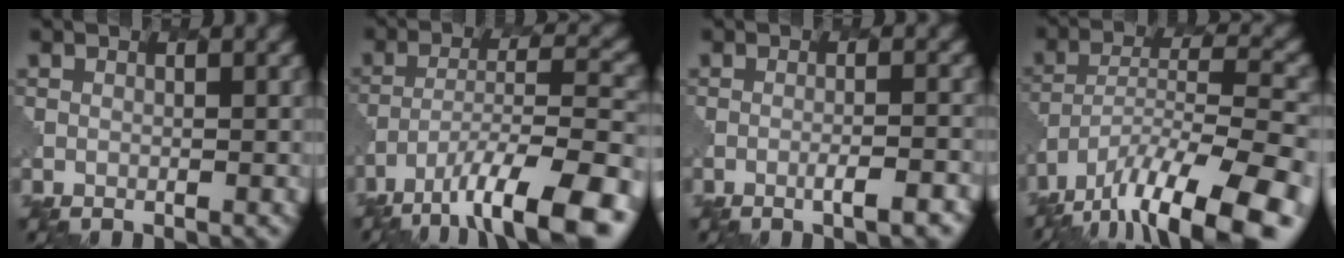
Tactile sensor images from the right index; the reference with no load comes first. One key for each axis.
{"total": 11.2, "fx": -7.4, "fy": 3.0, "fz": 7.8, "tx": -0.128, "ty": 0.003, "tz": -0.125}
{"total": 2.9, "fx": -1.4, "fy": 0.5, "fz": 2.5, "tx": -0.032, "ty": 0.006, "tz": -0.027}
{"total": 13.9, "fx": -10.1, "fy": 3.6, "fz": 8.9, "tx": -0.167, "ty": -0.005, "tz": -0.160}